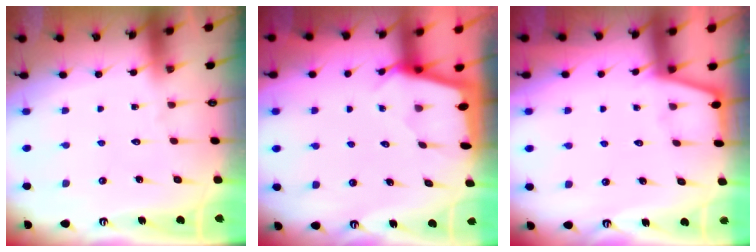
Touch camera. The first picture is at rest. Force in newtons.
{"total": 2.1, "press": 2.1, "slide": 0.3}
{"total": 1.9, "press": 1.9, "slide": 0.2}